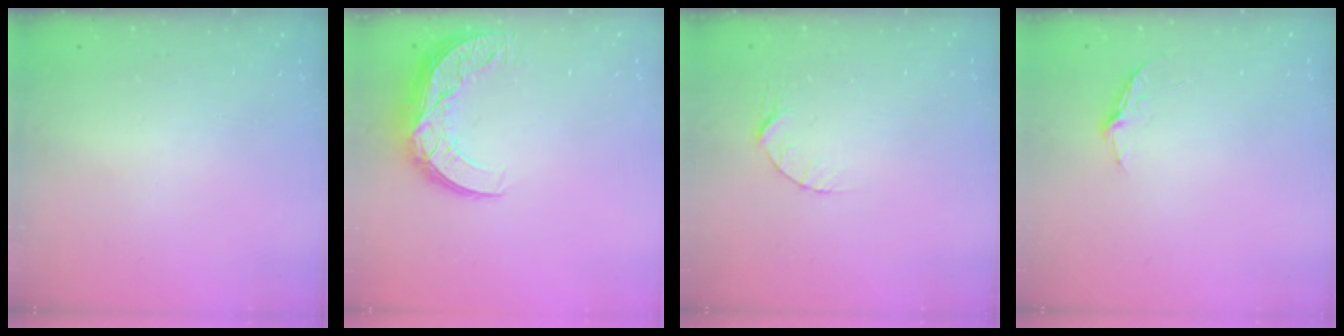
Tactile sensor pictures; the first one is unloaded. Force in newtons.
{"total": 11.3, "press": 11.2, "slide": 0.9}
{"total": 5.0, "press": 4.9, "slide": 0.7}
{"total": 3.8, "press": 3.8, "slide": 0.3}